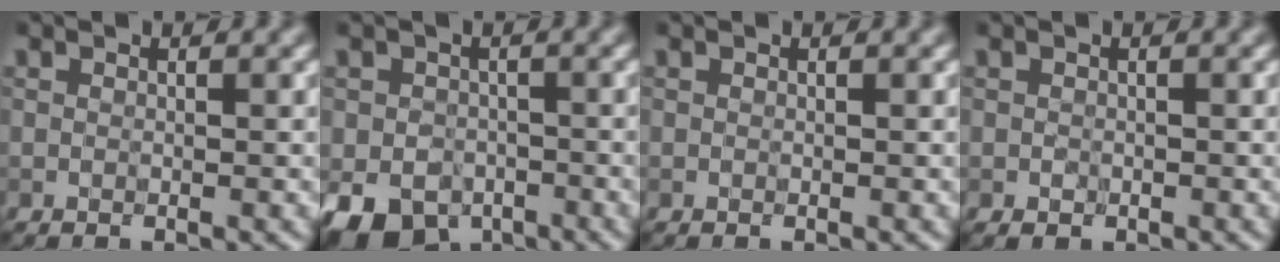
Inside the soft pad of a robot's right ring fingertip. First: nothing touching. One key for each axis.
{"total": 6.5, "fx": -3.4, "fy": 4.8, "fz": 2.8, "tx": -0.043, "ty": -0.022, "tz": -0.054}
{"total": 0.0}
{"total": 0.6, "fx": -0.1, "fy": 0.6, "fz": 0.1, "tx": 0.003, "ty": -0.003, "tz": -0.003}